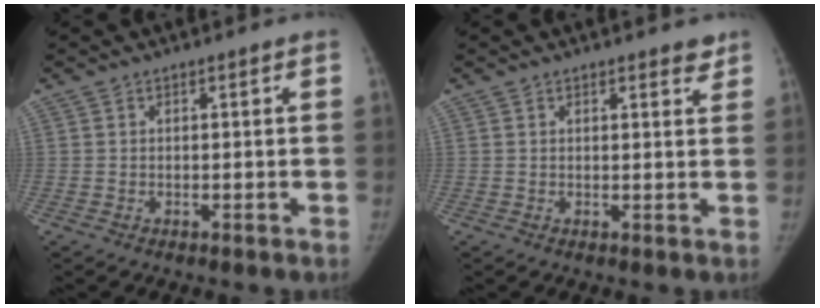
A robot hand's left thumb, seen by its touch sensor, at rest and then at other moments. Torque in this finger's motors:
{"motor_torque": [0.56, -0.12, 0.14, -0.43, 0.08]}